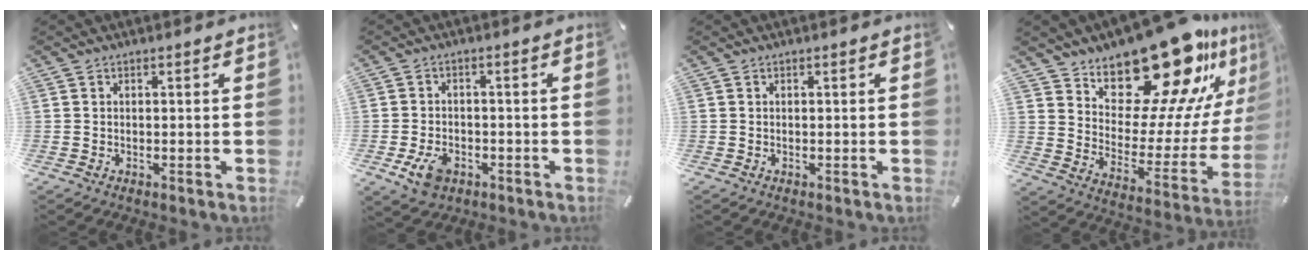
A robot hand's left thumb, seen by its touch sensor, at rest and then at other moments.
{"total": 5.8, "force": [-2.6, 4.1, 3.1], "torque": [-0.068, 0.005, -0.051]}
{"total": 0.0}
{"total": 23.1, "force": [18.7, 9.0, 10.1], "torque": [-0.135, -0.153, 0.311]}